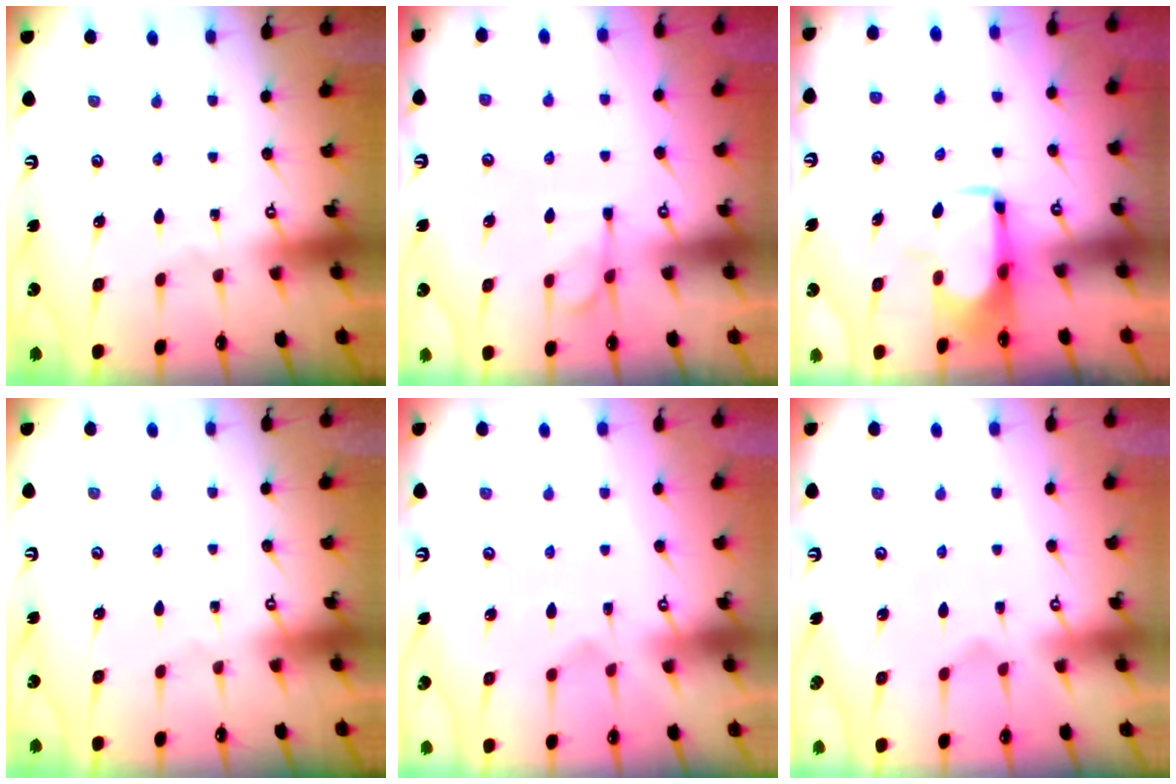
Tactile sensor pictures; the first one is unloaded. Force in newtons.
{"total": 2.0, "press": 1.4, "slide": 1.3}
{"total": 1.6, "press": 1.5, "slide": 0.5}
{"total": 0.0}
{"total": 2.2, "press": 1.9, "slide": 1.1}
{"total": 1.2, "press": 0.3, "slide": 1.1}